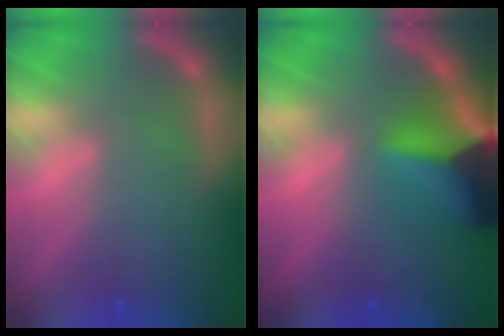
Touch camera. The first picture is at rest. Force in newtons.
{"total": 9.0}